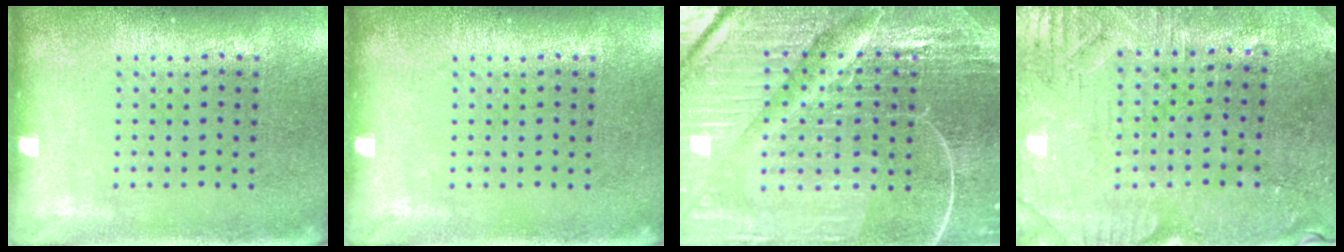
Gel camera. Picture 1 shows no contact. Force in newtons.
{"total": 0.0}
{"total": 6.9, "press": 6.0, "slide": 3.3}
{"total": 0.9, "press": 0.8, "slide": 0.4}